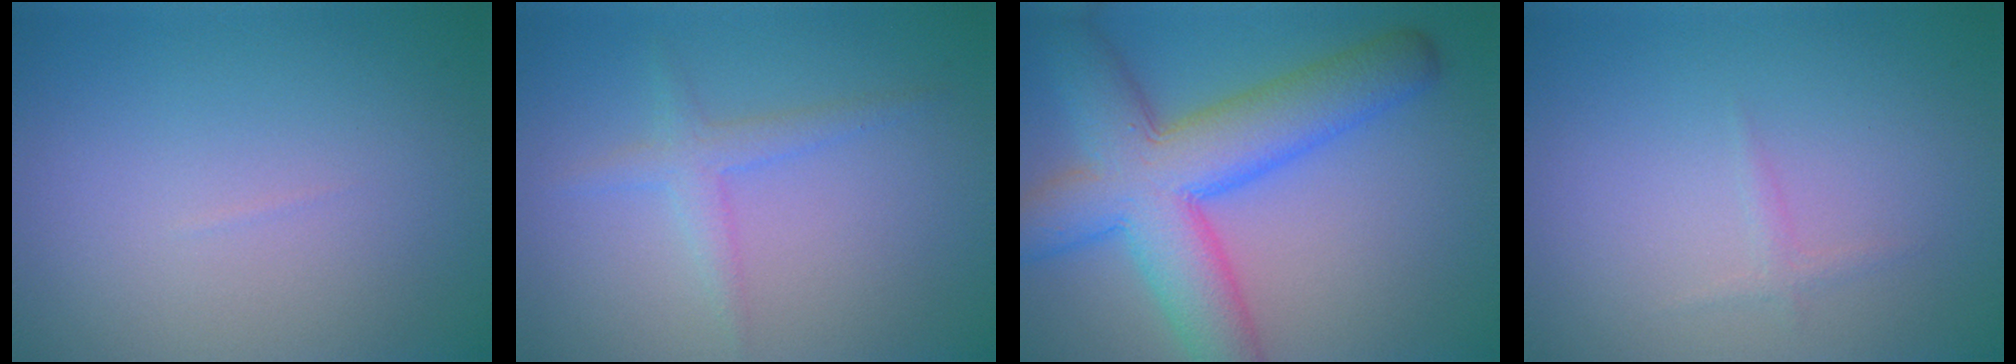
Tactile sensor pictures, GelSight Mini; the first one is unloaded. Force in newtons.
{"total": 2.0, "press": 2.0, "slide": 0.0}
{"total": 10.1, "press": 10.1, "slide": 0.2}
{"total": 0.7, "press": 0.7, "slide": 0.0}